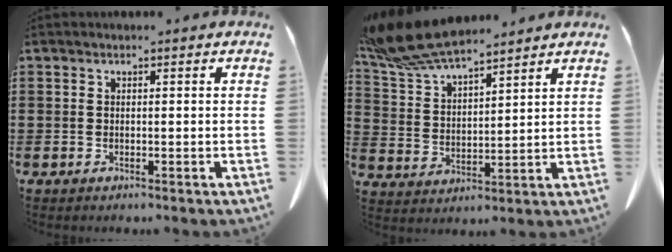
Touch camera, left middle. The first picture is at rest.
{"total": 9.4, "force": [8.2, 1.9, 4.2], "torque": [-0.110, -0.028, 0.152]}